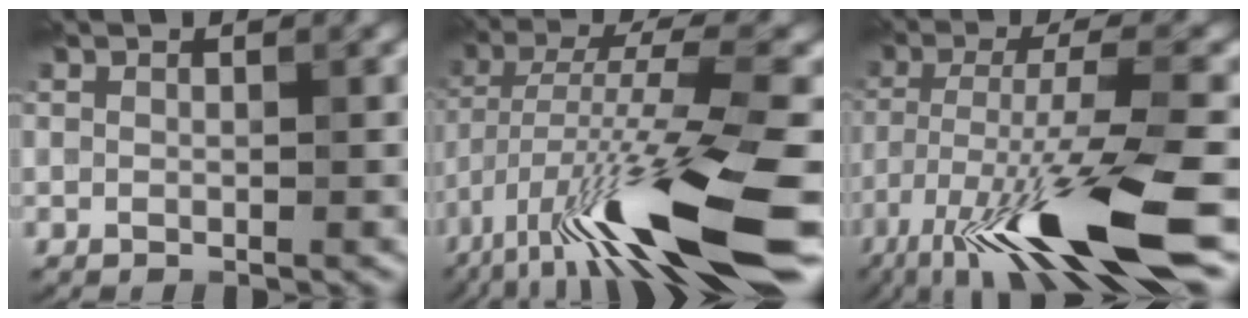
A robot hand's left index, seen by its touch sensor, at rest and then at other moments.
{"total": 14.1, "force": [-7.3, 2.2, 11.9], "torque": [-0.218, 0.001, -0.118]}
{"total": 13.5, "force": [-7.5, 2.4, 11.0], "torque": [-0.205, -0.012, -0.126]}